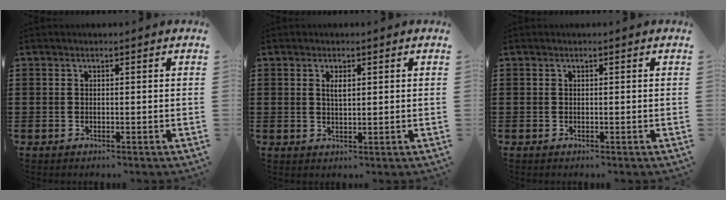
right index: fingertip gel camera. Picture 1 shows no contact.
{"total": 1.9, "force": [0.6, 0.7, 1.6], "torque": [-0.034, 0.003, 0.010]}
{"total": 0.0}